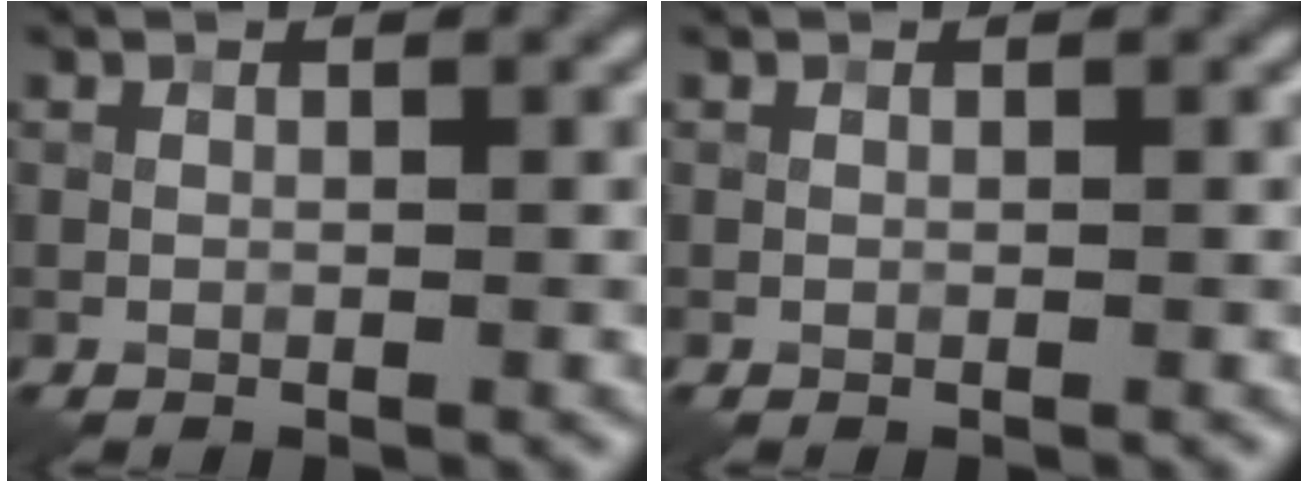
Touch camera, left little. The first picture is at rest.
{"total": 0.0}